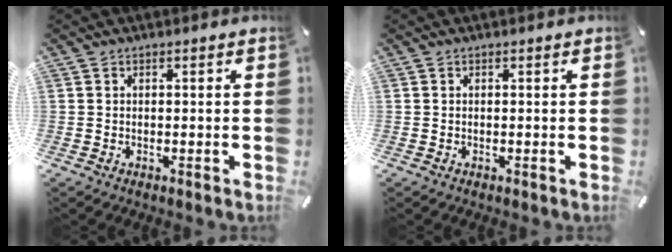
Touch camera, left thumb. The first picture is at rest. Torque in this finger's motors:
{"motor_torque": [0.00, 0.00, -0.02, -0.02, 0.00]}